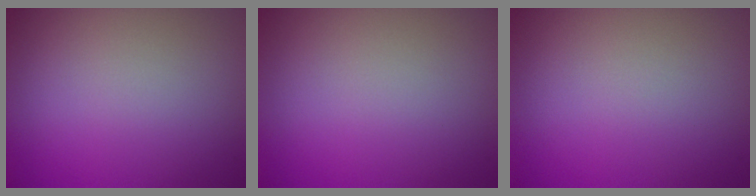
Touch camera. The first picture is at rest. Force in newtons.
{"total": 0.0}
{"total": 0.0}